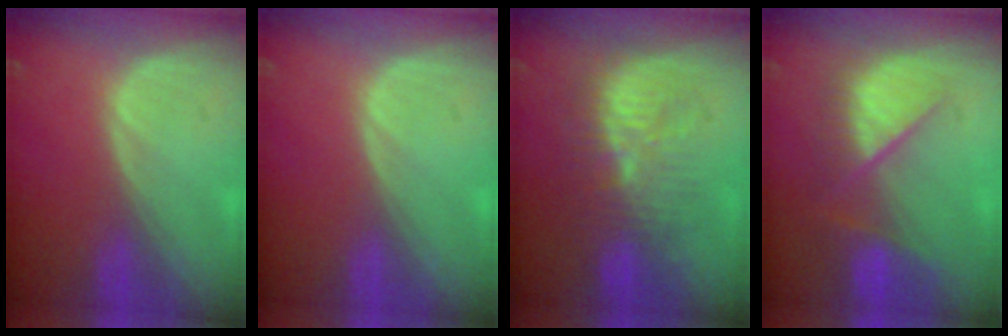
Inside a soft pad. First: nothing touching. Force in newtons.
{"total": 0.0}
{"total": 9.2, "press": 8.9, "slide": 2.1}
{"total": 9.6, "press": 8.3, "slide": 4.8}